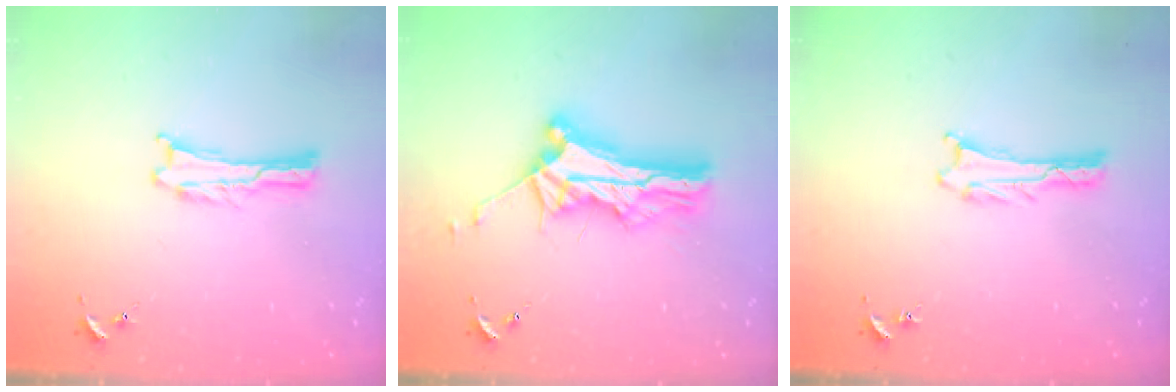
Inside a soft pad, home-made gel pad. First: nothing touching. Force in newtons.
{"total": 11.0, "press": 11.0, "slide": 0.8}
{"total": 0.8, "press": 0.7, "slide": 0.1}